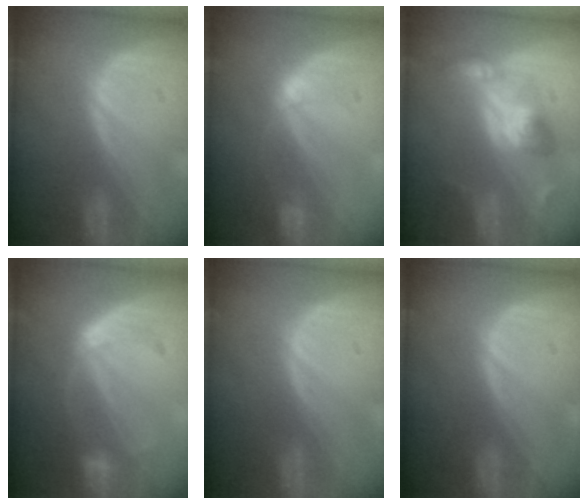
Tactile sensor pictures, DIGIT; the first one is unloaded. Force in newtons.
{"total": 2.9, "press": 2.9, "slide": 0.1}
{"total": 5.7, "press": 5.6, "slide": 1.0}
{"total": 5.6, "press": 5.3, "slide": 1.9}
{"total": 0.0}
{"total": 0.0}